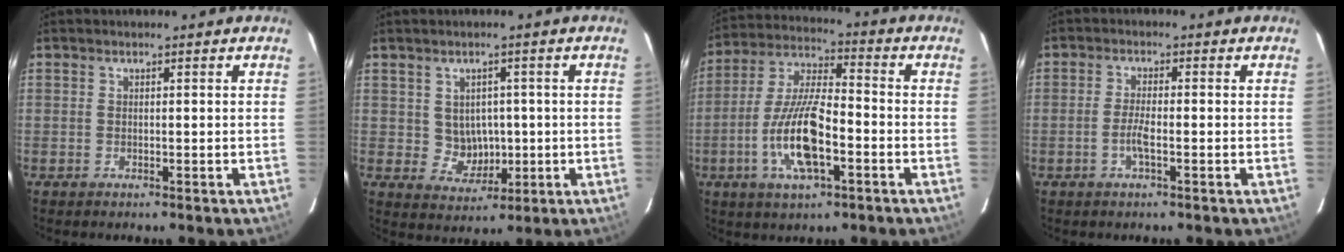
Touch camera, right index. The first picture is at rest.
{"total": 5.2, "force": [0.3, 4.9, 1.7], "torque": [-0.037, 0.009, 0.020]}
{"total": 14.2, "force": [-4.8, 4.4, 12.6], "torque": [-0.265, -0.005, -0.089]}
{"total": 3.0, "force": [-1.1, 0.5, 2.8], "torque": [-0.059, 0.000, -0.022]}